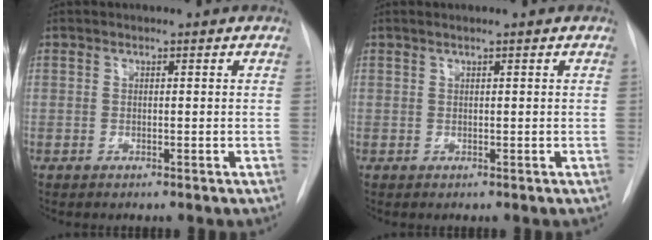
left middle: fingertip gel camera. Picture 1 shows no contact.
{"total": 0.8, "force": [0.5, -0.2, 0.5], "torque": [-0.017, 0.006, 0.014]}